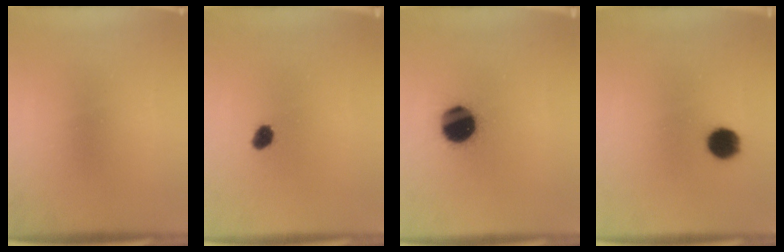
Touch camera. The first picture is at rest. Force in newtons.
{"total": 2.8}
{"total": 14.9}
{"total": 6.5}